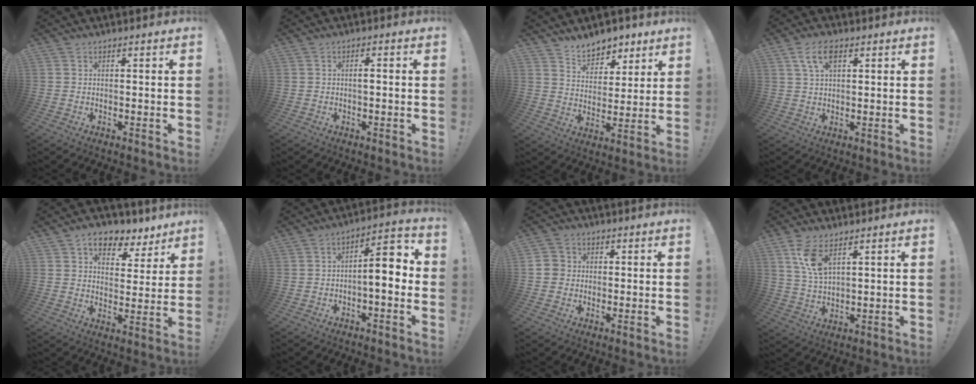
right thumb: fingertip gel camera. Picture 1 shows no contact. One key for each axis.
{"total": 1.5, "fx": -0.3, "fy": 0.3, "fz": 1.4, "tx": -0.021, "ty": 0.001, "tz": -0.009}
{"total": 8.7, "fx": 7.1, "fy": 4.8, "fz": 1.6, "tx": -0.027, "ty": -0.056, "tz": 0.137}
{"total": 6.8, "fx": 2.9, "fy": 3.4, "fz": 5.2, "tx": -0.096, "ty": 0.005, "tz": 0.053}
{"total": 9.3, "fx": 5.9, "fy": 5.7, "fz": 4.5, "tx": -0.061, "ty": -0.036, "tz": 0.110}
{"total": 8.9, "fx": -1.3, "fy": 3.1, "fz": 8.2, "tx": -0.120, "ty": 0.007, "tz": -0.026}
{"total": 4.1, "fx": -0.2, "fy": 3.9, "fz": 1.1, "tx": -0.018, "ty": 0.011, "tz": -0.003}
{"total": 8.6, "fx": 4.8, "fy": 3.5, "fz": 6.1, "tx": -0.119, "ty": -0.019, "tz": 0.087}